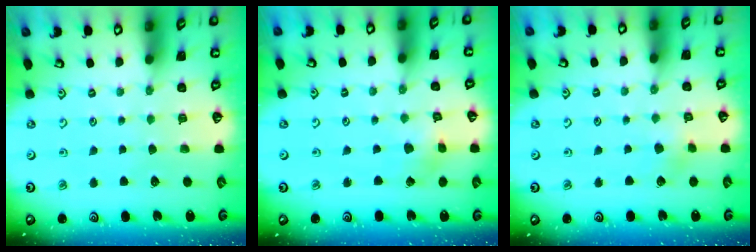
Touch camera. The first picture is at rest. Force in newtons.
{"total": 2.8, "press": 2.7, "slide": 0.4}
{"total": 4.4, "press": 4.3, "slide": 0.9}